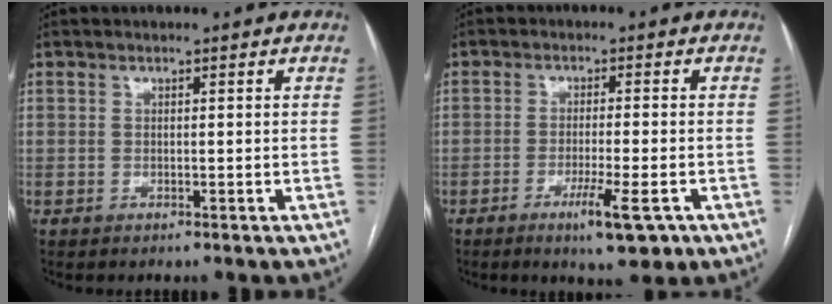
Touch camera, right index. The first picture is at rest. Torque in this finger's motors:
{"motor_torque": [-0.10, 0.06, 0.02, 0.00]}